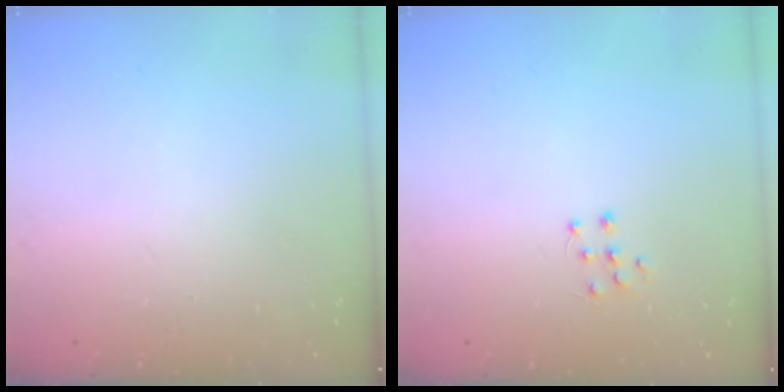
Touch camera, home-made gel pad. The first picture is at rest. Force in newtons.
{"total": 6.2, "press": 6.2, "slide": 0.4}